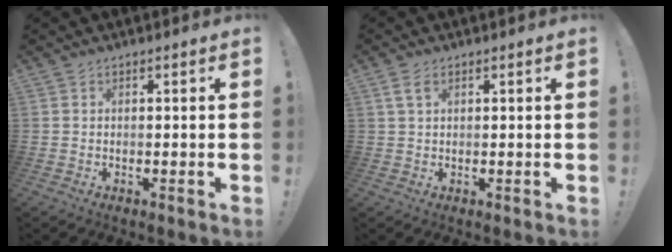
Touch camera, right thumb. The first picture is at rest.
{"total": 3.4, "force": [1.6, 1.6, 2.6], "torque": [-0.041, -0.002, 0.027]}